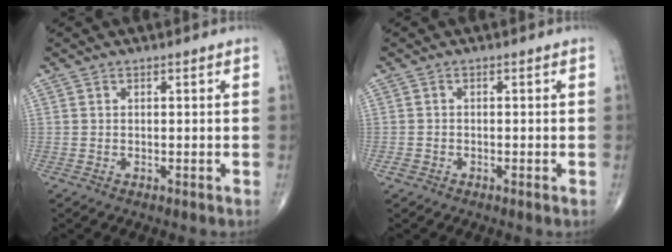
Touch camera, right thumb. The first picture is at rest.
{"total": 1.1, "force": [-0.7, 0.7, 0.7], "torque": [-0.014, -0.001, -0.016]}